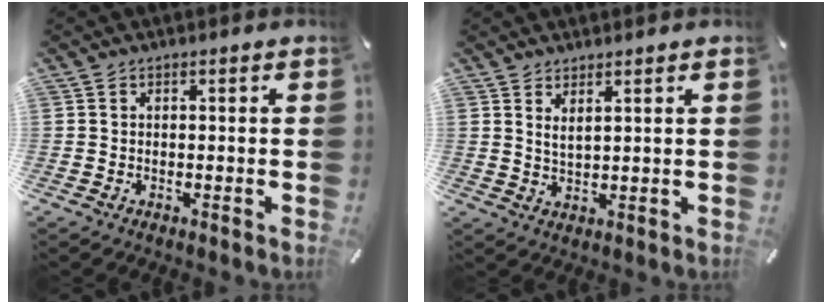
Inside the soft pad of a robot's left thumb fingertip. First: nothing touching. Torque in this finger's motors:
{"motor_torque": [0.07, -0.45, -0.04, 0.21, 0.00]}